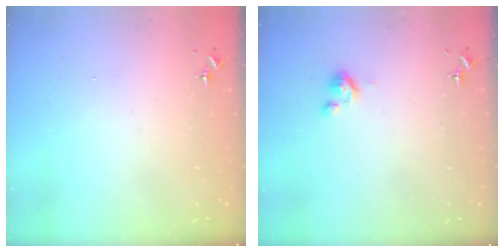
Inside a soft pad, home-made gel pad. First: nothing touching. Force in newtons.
{"total": 2.8, "press": 2.8, "slide": 0.3}